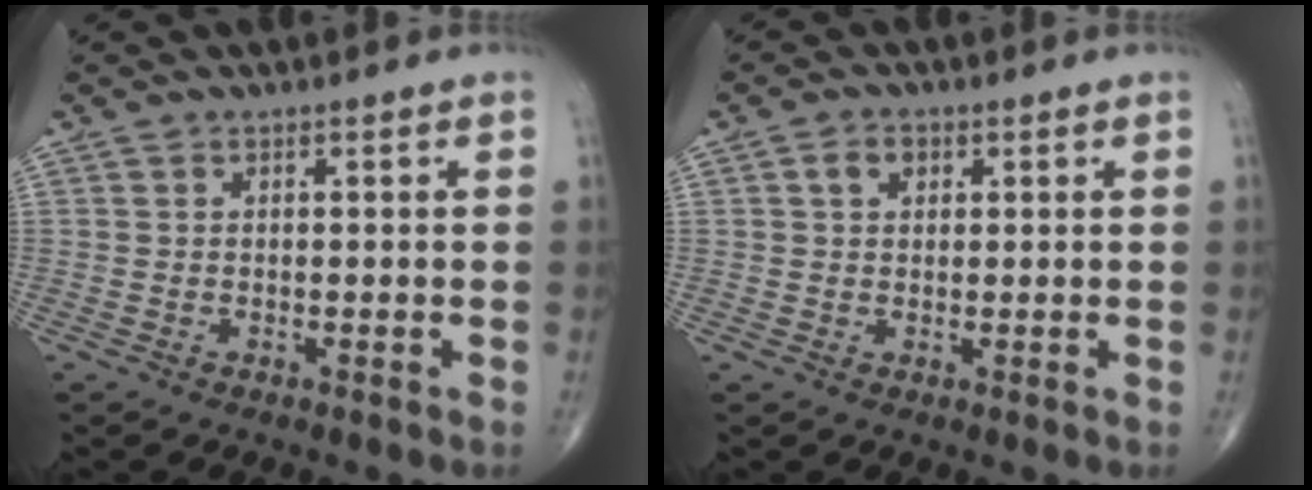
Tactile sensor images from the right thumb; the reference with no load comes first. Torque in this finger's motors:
{"motor_torque": [0.53, 0.62, 0.38, 0.20, -0.01]}